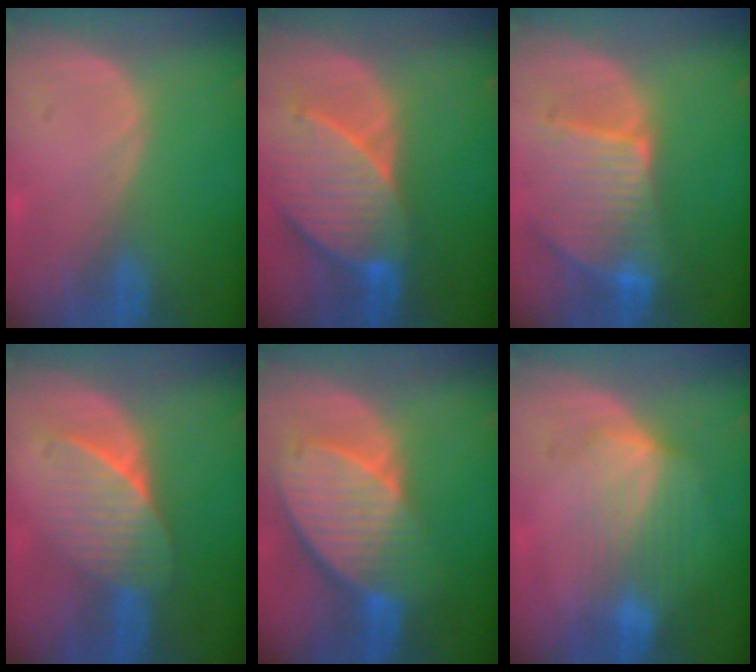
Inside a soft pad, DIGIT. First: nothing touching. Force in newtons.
{"total": 9.3, "press": 8.6, "slide": 3.6}
{"total": 9.6, "press": 8.5, "slide": 4.6}
{"total": 7.5, "press": 6.6, "slide": 3.5}
{"total": 10.2, "press": 8.8, "slide": 5.0}
{"total": 7.1, "press": 6.4, "slide": 3.1}